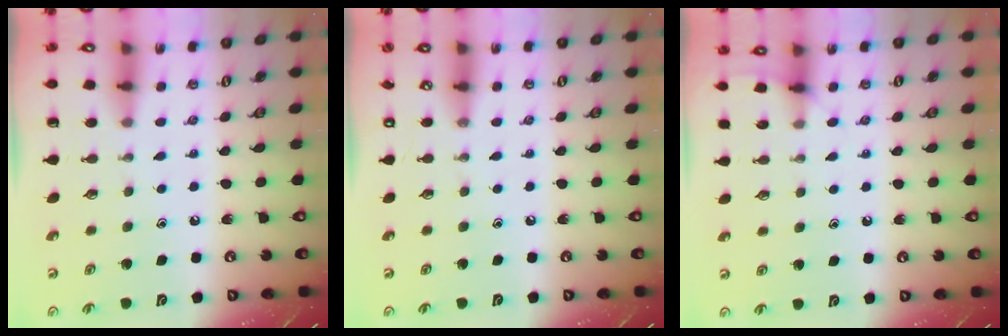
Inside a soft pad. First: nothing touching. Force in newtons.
{"total": 0.0}
{"total": 5.0, "press": 5.0, "slide": 0.6}